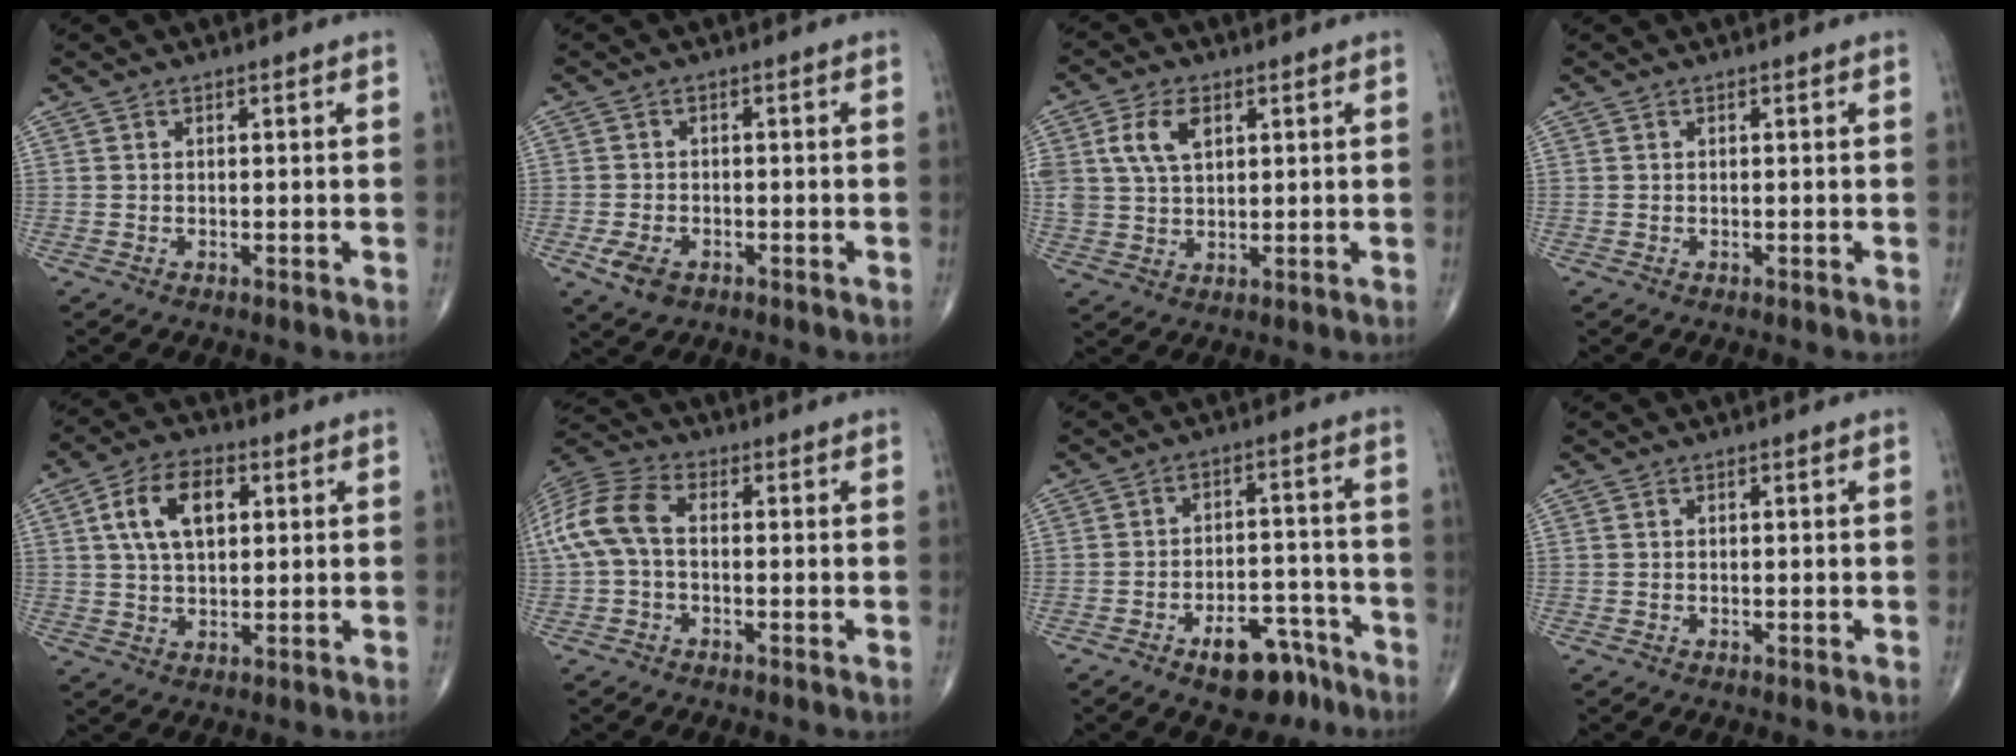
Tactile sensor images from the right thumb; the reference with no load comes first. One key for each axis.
{"total": 4.5, "fx": -2.0, "fy": 2.9, "fz": 2.8, "tx": -0.057, "ty": 0.001, "tz": -0.032}
{"total": 7.7, "fx": 2.8, "fy": 4.6, "fz": 5.4, "tx": -0.105, "ty": -0.003, "tz": 0.056}
{"total": 0.0}
{"total": 10.4, "fx": 2.9, "fy": 6.0, "fz": 8.0, "tx": -0.134, "ty": 0.006, "tz": 0.050}
{"total": 10.8, "fx": 0.0, "fy": 6.5, "fz": 8.6, "tx": -0.193, "ty": 0.030, "tz": -0.006}
{"total": 10.3, "fx": -6.6, "fy": 5.2, "fz": 6.0, "tx": -0.060, "ty": 0.057, "tz": -0.093}
{"total": 0.0}